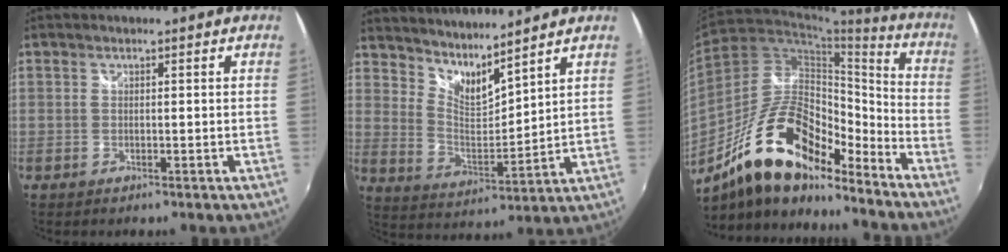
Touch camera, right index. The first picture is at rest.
{"total": 9.9, "force": [8.7, 1.7, 4.4], "torque": [-0.073, -0.011, 0.158]}
{"total": 20.7, "force": [-15.0, 7.7, 12.0], "torque": [-0.219, 0.013, -0.263]}